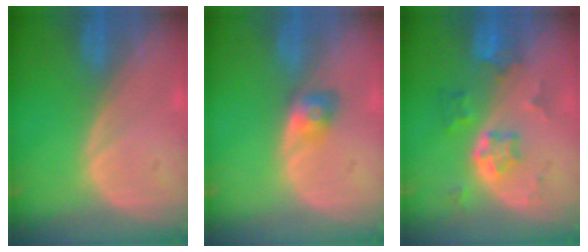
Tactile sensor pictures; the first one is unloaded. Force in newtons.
{"total": 2.9, "press": 2.5, "slide": 1.4}
{"total": 5.9, "press": 5.4, "slide": 2.5}